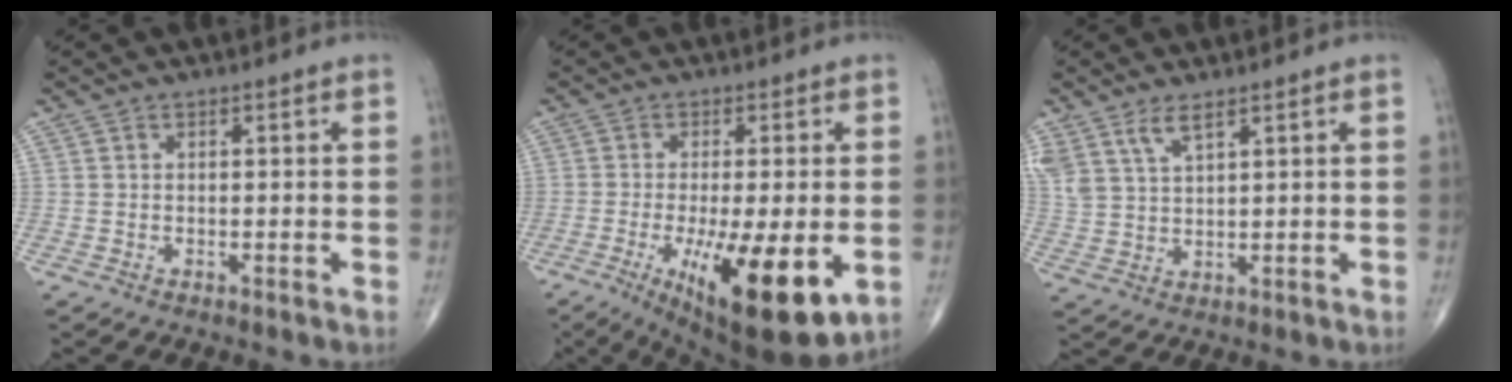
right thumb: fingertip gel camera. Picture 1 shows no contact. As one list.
[{"total": 17.7, "force": [-5.1, 5.1, 16.2], "torque": [-0.236, -0.026, -0.061]}, {"total": 6.4, "force": [4.2, 2.5, 4.1], "torque": [-0.088, -0.011, 0.092]}]